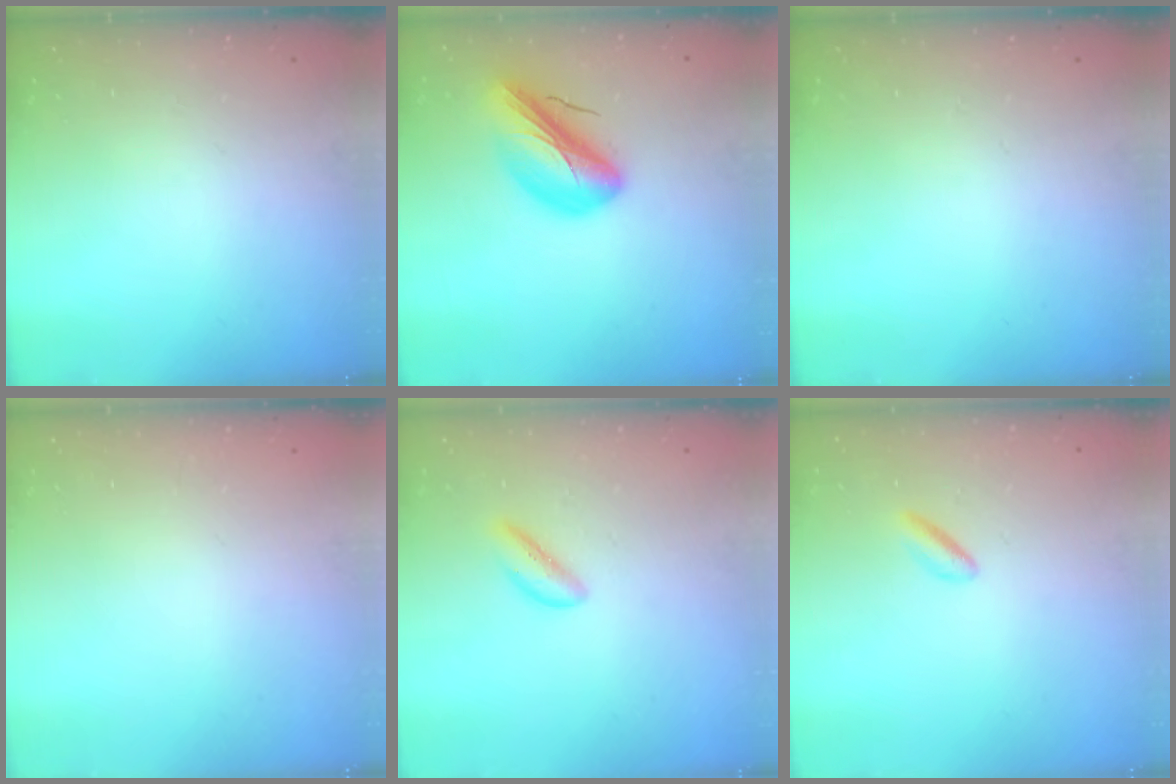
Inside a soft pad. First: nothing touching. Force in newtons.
{"total": 13.0, "press": 12.5, "slide": 3.7}
{"total": 0.0}
{"total": 2.0, "press": 2.0, "slide": 0.1}
{"total": 2.7, "press": 2.6, "slide": 0.8}
{"total": 1.8, "press": 1.6, "slide": 0.9}